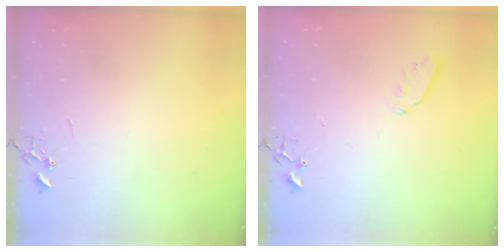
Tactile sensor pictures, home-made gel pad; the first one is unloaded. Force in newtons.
{"total": 3.8, "press": 3.7, "slide": 0.7}